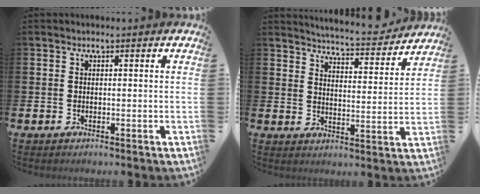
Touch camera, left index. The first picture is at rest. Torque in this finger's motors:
{"motor_torque": [0.98, -1.16, 0.15, 0.04]}